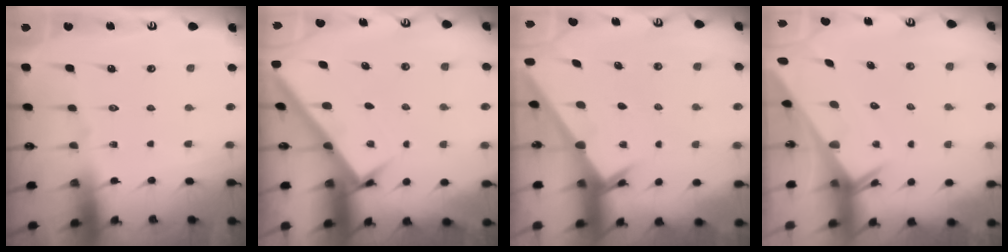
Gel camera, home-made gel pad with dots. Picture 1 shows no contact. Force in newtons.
{"total": 3.0, "press": 3.0, "slide": 0.2}
{"total": 2.3, "press": 2.3, "slide": 0.2}
{"total": 2.7, "press": 2.7, "slide": 0.1}